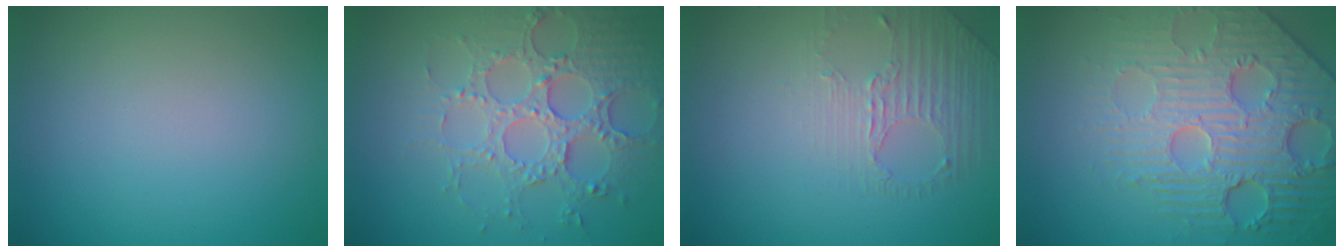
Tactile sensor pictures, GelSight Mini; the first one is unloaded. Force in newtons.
{"total": 4.5, "press": 4.5, "slide": 0.4}
{"total": 1.6, "press": 1.0, "slide": 1.2}
{"total": 6.7, "press": 5.5, "slide": 3.8}